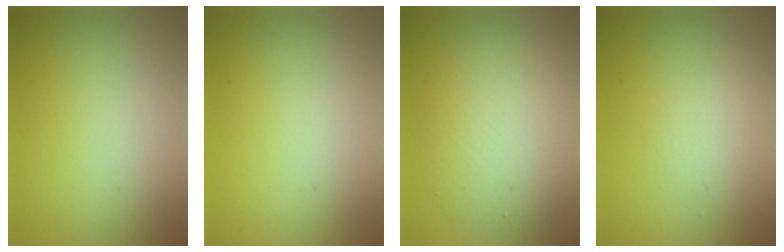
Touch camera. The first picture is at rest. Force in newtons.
{"total": 0.0}
{"total": 6.5, "press": 6.5, "slide": 0.5}
{"total": 1.4, "press": 1.3, "slide": 0.1}